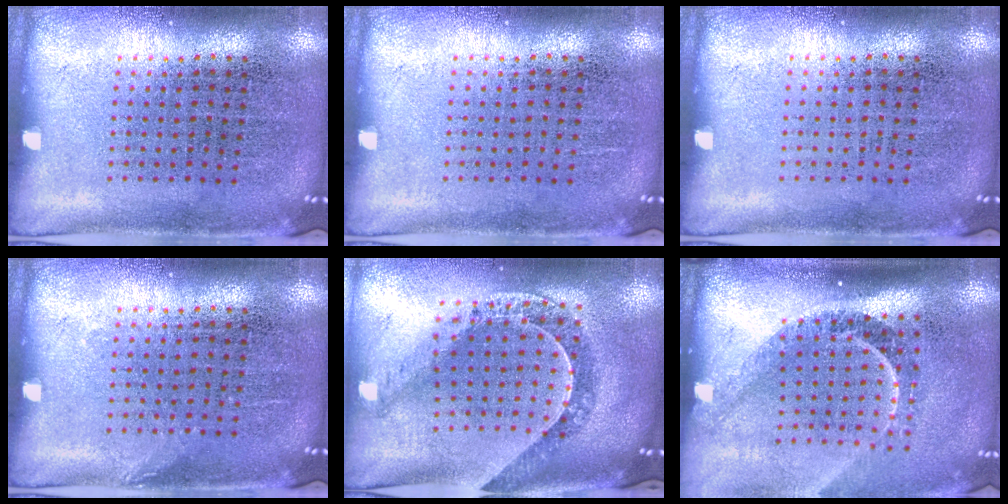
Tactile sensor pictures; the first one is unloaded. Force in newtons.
{"total": 0.0}
{"total": 0.0}
{"total": 0.6, "press": 0.5, "slide": 0.1}
{"total": 1.1, "press": 1.1, "slide": 0.3}
{"total": 2.3, "press": 1.6, "slide": 1.6}